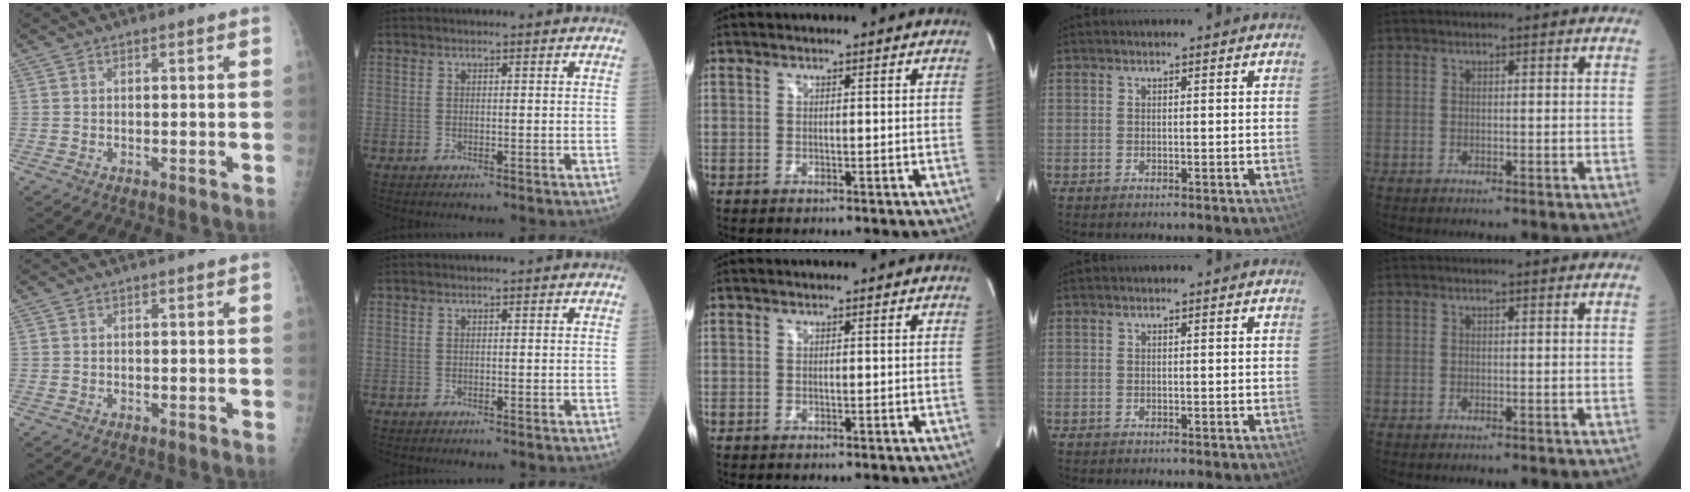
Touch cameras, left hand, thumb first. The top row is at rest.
{}